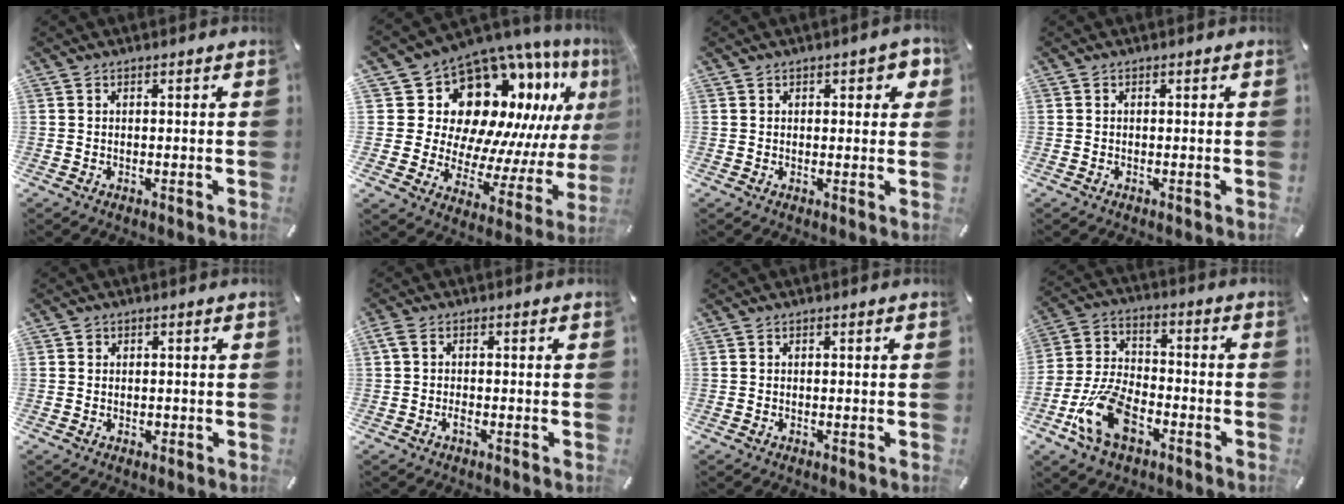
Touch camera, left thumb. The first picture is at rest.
{"total": 18.4, "force": [10.9, 11.6, 9.2], "torque": [-0.158, -0.122, 0.204]}
{"total": 2.9, "force": [1.2, 1.8, 2.0], "torque": [-0.018, 0.000, 0.013]}
{"total": 0.0}
{"total": 1.4, "force": [-0.2, 1.4, 0.3], "torque": [0.003, 0.000, -0.008]}
{"total": 1.9, "force": [-0.7, 0.5, 1.7], "torque": [-0.036, -0.001, -0.015]}
{"total": 0.0}
{"total": 14.6, "force": [-6.8, 8.7, 9.6], "torque": [-0.209, 0.028, -0.121]}